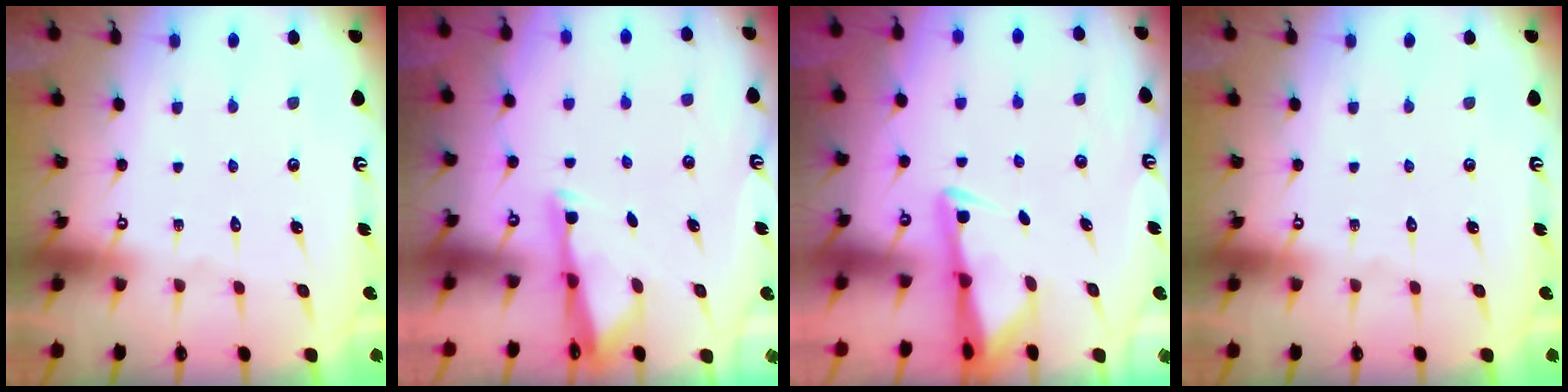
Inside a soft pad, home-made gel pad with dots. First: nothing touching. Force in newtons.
{"total": 3.1, "press": 3.0, "slide": 0.6}
{"total": 3.1, "press": 3.0, "slide": 0.5}
{"total": 0.0}